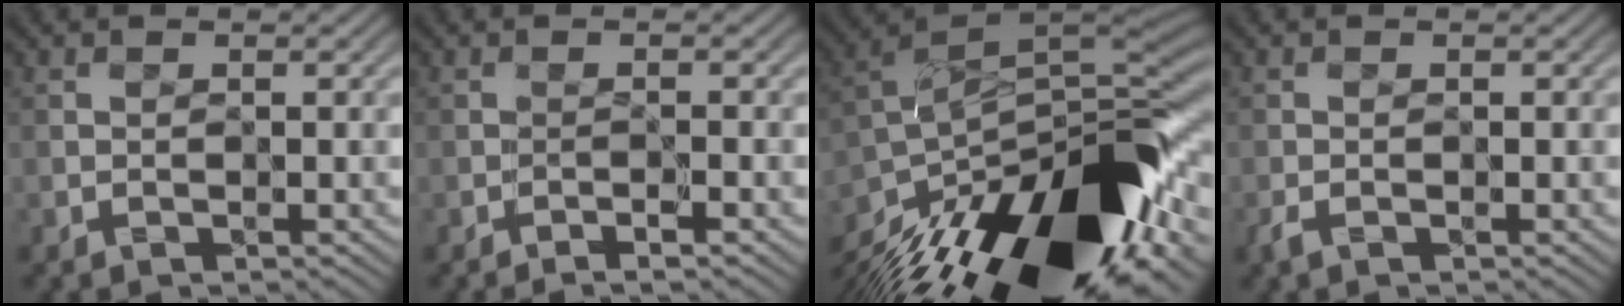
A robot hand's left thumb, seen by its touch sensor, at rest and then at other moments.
{"total": 1.5, "force": [-1.0, -0.1, 1.1], "torque": [-0.021, 0.006, -0.018]}
{"total": 18.3, "force": [-10.5, 6.6, 13.5], "torque": [-0.240, -0.008, -0.180]}
{"total": 1.3, "force": [-0.8, 0.6, 0.9], "torque": [-0.027, -0.001, -0.019]}